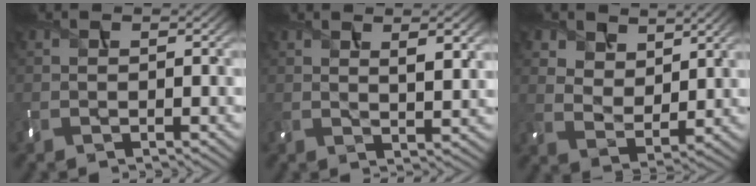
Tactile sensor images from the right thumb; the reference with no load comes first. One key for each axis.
{"total": 4.2, "fx": 2.2, "fy": 1.3, "fz": 3.4, "tx": -0.063, "ty": -0.003, "tz": 0.040}
{"total": 6.7, "fx": 4.6, "fy": 3.9, "fz": 3.0, "tx": -0.076, "ty": -0.020, "tz": 0.097}